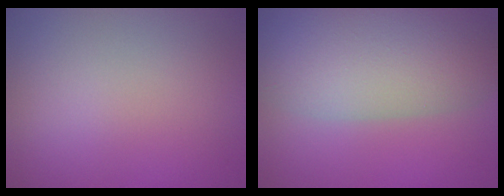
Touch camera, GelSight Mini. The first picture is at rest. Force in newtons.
{"total": 8.7, "press": 8.7, "slide": 0.7}